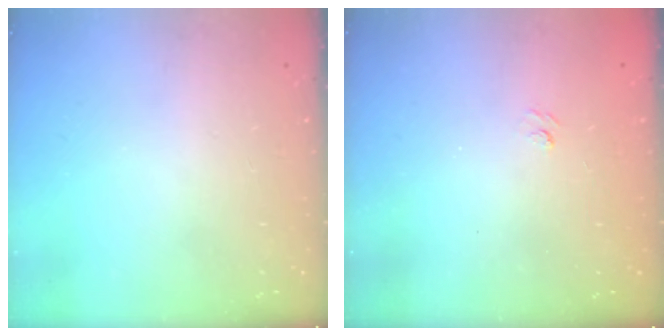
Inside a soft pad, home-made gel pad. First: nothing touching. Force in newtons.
{"total": 1.9, "press": 1.7, "slide": 0.9}